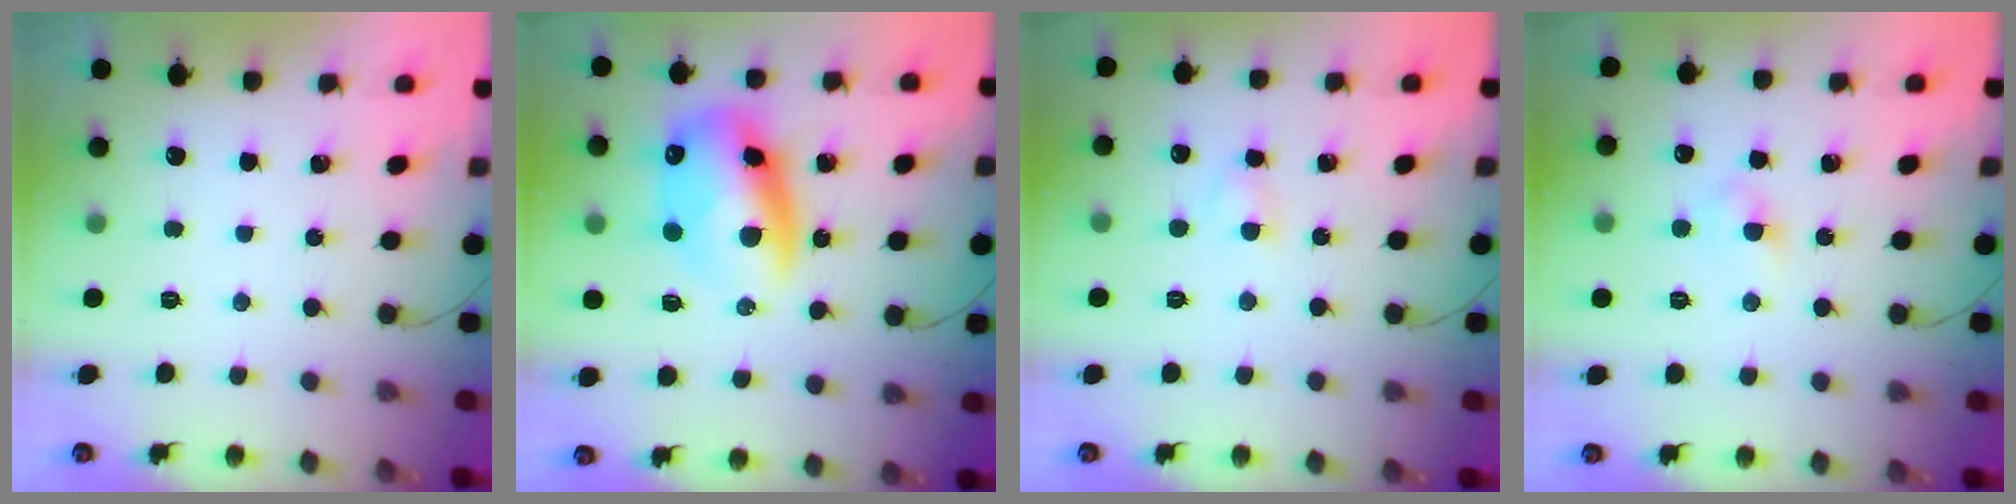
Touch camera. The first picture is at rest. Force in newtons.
{"total": 12.9, "press": 12.7, "slide": 2.5}
{"total": 2.3, "press": 2.1, "slide": 1.0}
{"total": 3.3, "press": 3.2, "slide": 1.1}